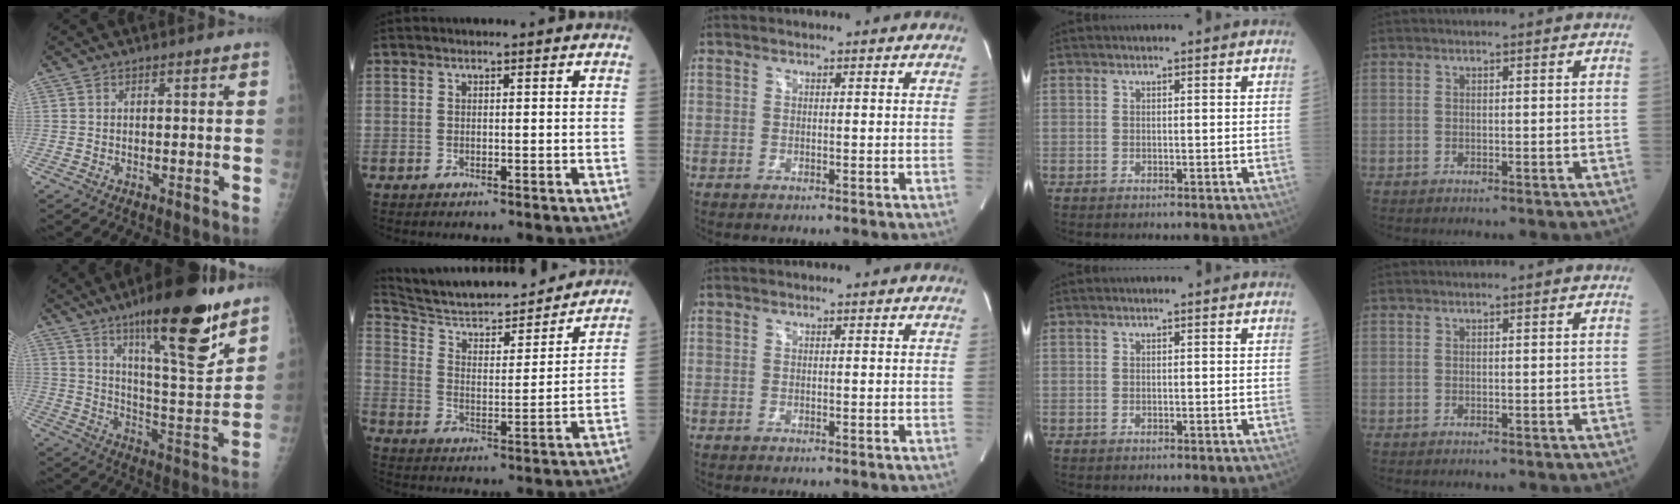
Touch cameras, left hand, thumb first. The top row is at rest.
{"thumb": {"total": 20.9, "force": [13.4, 4.6, 15.4], "torque": [-0.202, -0.076, 0.214]}, "index": {"total": 21.3, "force": [19.8, 2.6, 7.4], "torque": [-0.121, -0.009, 0.292]}}